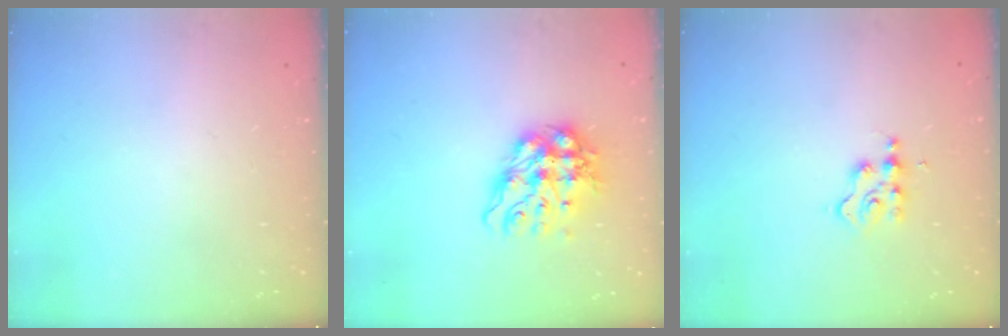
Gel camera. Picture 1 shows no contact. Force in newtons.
{"total": 12.3, "press": 12.2, "slide": 1.2}
{"total": 2.7, "press": 2.6, "slide": 0.4}